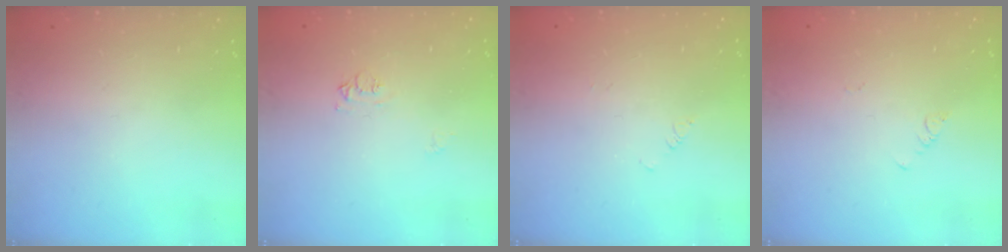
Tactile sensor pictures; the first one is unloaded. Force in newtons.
{"total": 5.5, "press": 5.5, "slide": 0.7}
{"total": 1.4, "press": 1.3, "slide": 0.3}
{"total": 1.9, "press": 1.9, "slide": 0.4}